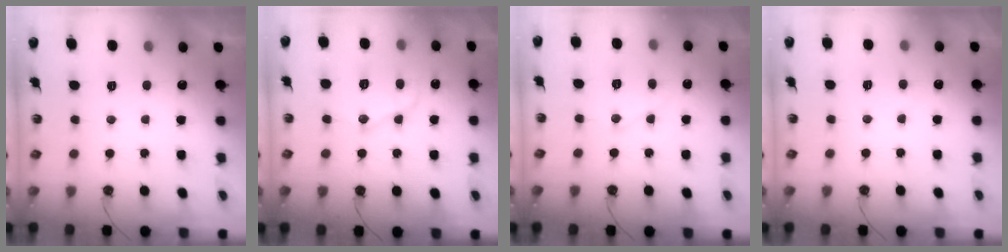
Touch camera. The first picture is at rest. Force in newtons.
{"total": 12.4, "press": 12.4, "slide": 1.1}
{"total": 8.8, "press": 8.7, "slide": 0.7}
{"total": 3.1, "press": 3.1, "slide": 0.5}